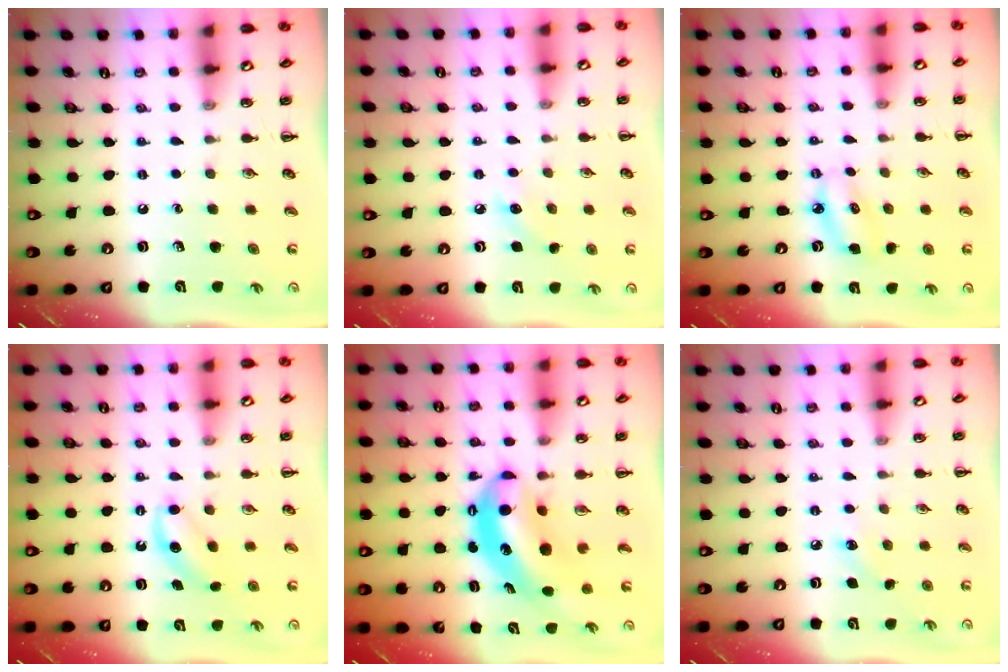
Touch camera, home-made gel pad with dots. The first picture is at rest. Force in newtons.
{"total": 5.8, "press": 5.6, "slide": 1.4}
{"total": 5.4, "press": 5.3, "slide": 1.3}
{"total": 5.6, "press": 5.4, "slide": 1.5}
{"total": 8.5, "press": 8.2, "slide": 2.2}
{"total": 6.0, "press": 5.8, "slide": 1.8}